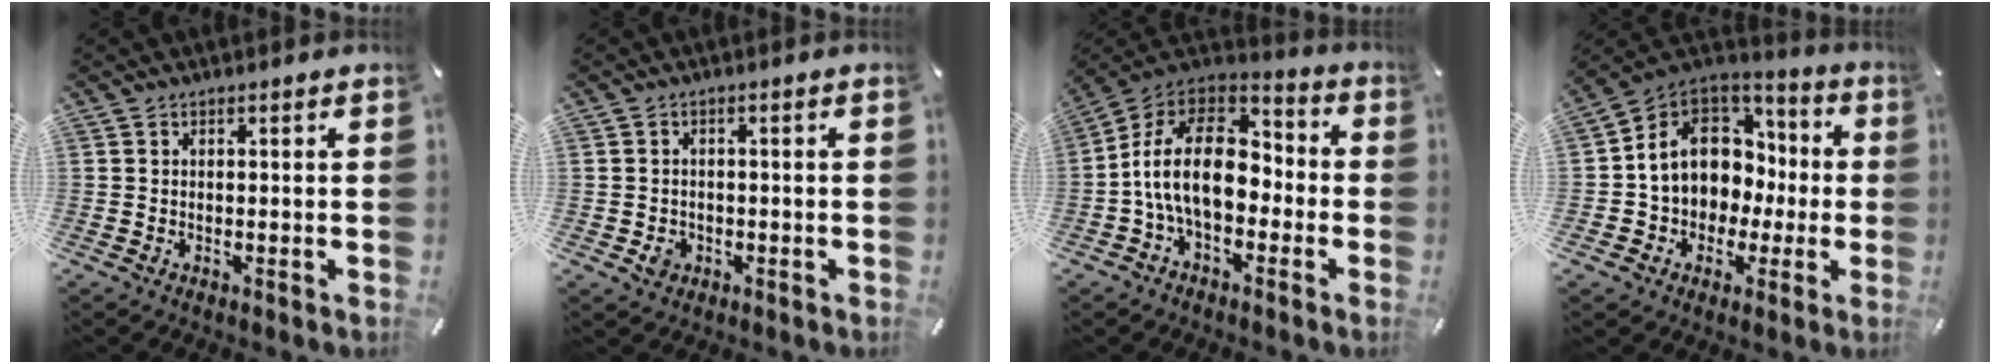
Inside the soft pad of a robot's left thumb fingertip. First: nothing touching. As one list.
[{"total": 3.0, "force": [-1.0, 2.5, 1.3], "torque": [-0.021, 0.004, -0.016]}, {"total": 18.0, "force": [-3.3, 11.4, 13.5], "torque": [-0.277, 0.030, -0.057]}, {"total": 11.4, "force": [1.0, 10.4, 4.6], "torque": [-0.108, -0.011, 0.029]}]